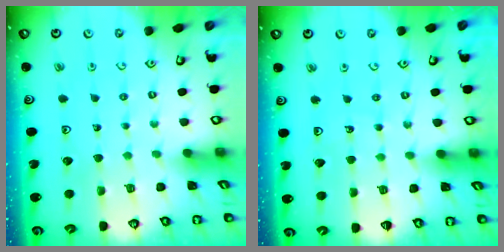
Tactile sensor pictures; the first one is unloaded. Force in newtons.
{"total": 2.9, "press": 2.9, "slide": 0.3}